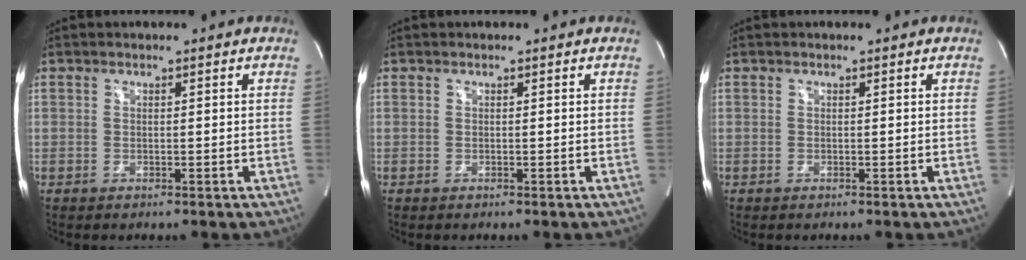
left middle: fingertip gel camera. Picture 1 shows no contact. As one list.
[{"total": 0.0}, {"total": 0.0}]